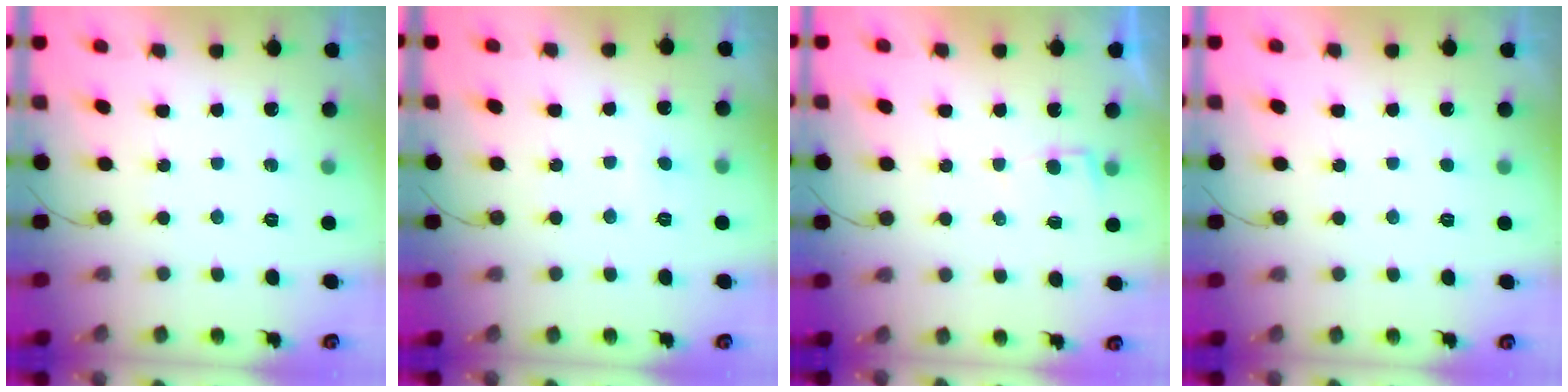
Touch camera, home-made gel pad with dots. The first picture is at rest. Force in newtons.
{"total": 2.3, "press": 2.3, "slide": 0.1}
{"total": 2.1, "press": 2.1, "slide": 0.3}
{"total": 1.7, "press": 1.7, "slide": 0.2}